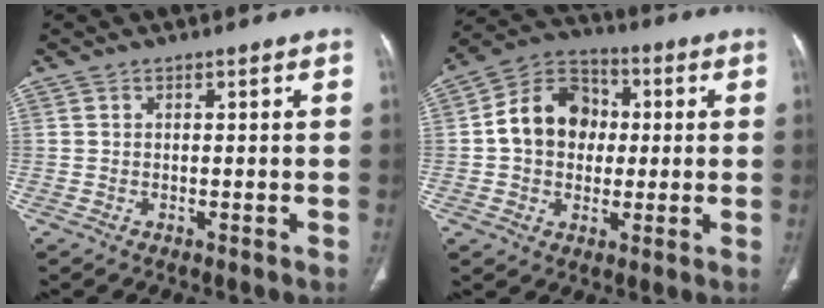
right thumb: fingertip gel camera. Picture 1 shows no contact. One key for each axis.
{"total": 13.2, "fx": 0.8, "fy": 10.6, "fz": 7.8, "tx": -0.103, "ty": 0.026, "tz": 0.004}